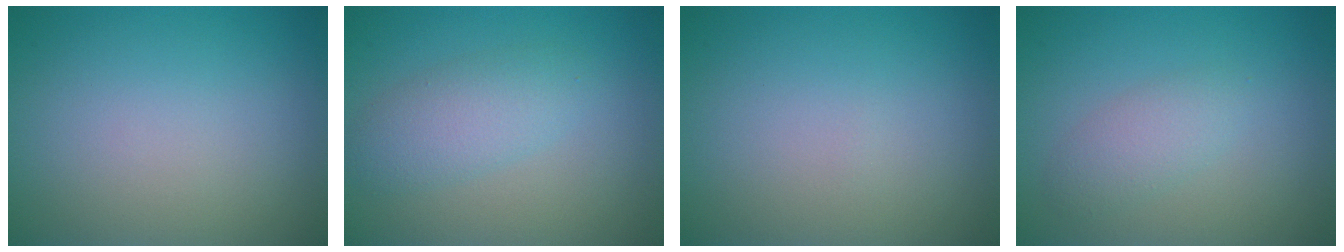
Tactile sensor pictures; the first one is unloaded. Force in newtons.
{"total": 3.2, "press": 3.2, "slide": 0.1}
{"total": 0.0}
{"total": 2.0, "press": 2.0, "slide": 0.1}